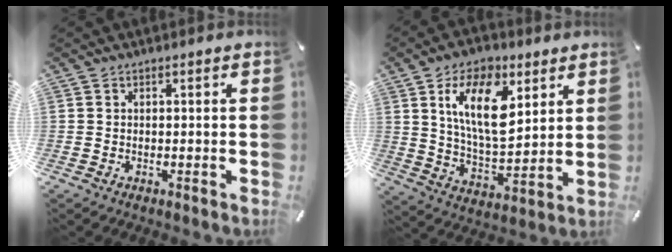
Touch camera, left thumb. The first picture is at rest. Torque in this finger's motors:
{"motor_torque": [0.82, 0.00, 1.74, -1.03, 0.18]}